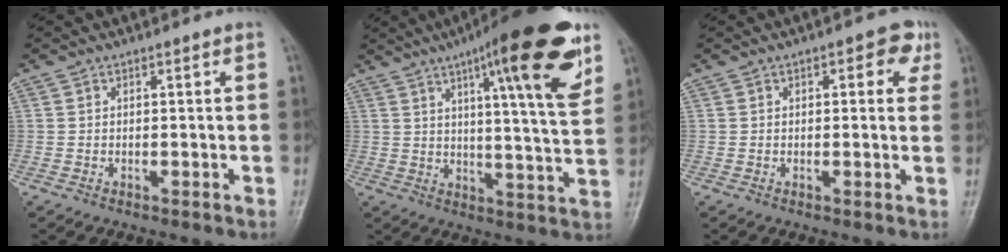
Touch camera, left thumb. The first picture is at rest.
{"total": 19.7, "force": [10.3, 3.5, 16.5], "torque": [-0.208, -0.039, 0.142]}
{"total": 4.6, "force": [1.7, 2.4, 3.5], "torque": [-0.015, 0.001, 0.010]}